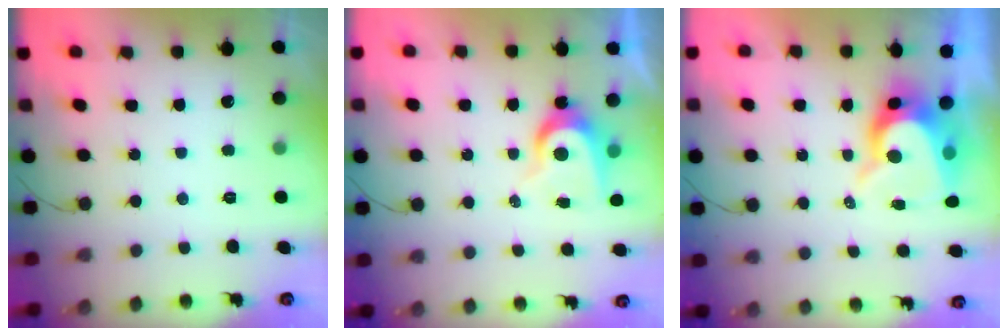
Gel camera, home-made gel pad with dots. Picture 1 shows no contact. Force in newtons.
{"total": 6.5, "press": 6.5, "slide": 0.1}
{"total": 10.8, "press": 10.8, "slide": 1.1}